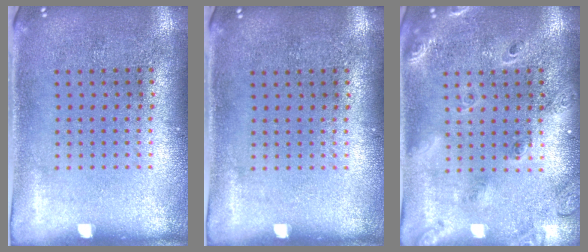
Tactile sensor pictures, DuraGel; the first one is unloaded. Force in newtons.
{"total": 0.0}
{"total": 1.7, "press": 1.6, "slide": 0.8}